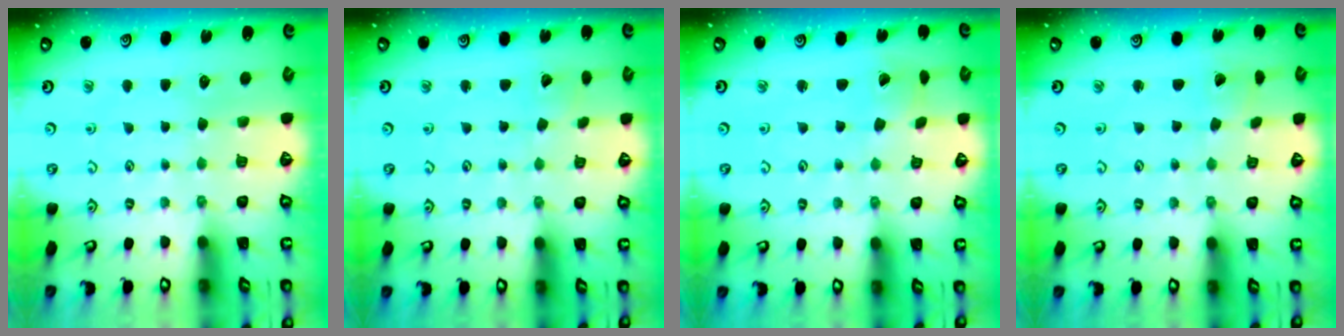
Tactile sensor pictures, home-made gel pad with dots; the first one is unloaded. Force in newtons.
{"total": 2.4, "press": 2.4, "slide": 0.2}
{"total": 2.2, "press": 2.2, "slide": 0.3}
{"total": 1.5, "press": 1.5, "slide": 0.0}